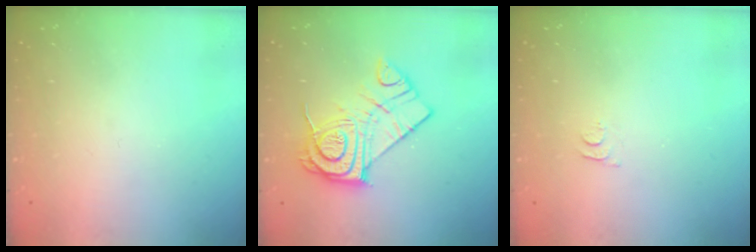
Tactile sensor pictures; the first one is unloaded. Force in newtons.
{"total": 14.3, "press": 14.3, "slide": 0.7}
{"total": 4.4, "press": 4.4, "slide": 0.4}